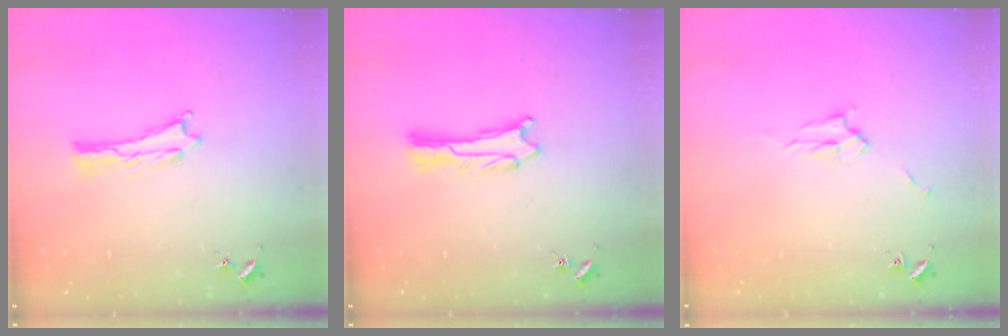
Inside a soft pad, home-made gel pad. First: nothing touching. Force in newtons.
{"total": 0.9, "press": 0.9, "slide": 0.1}
{"total": 2.3, "press": 2.3, "slide": 0.3}